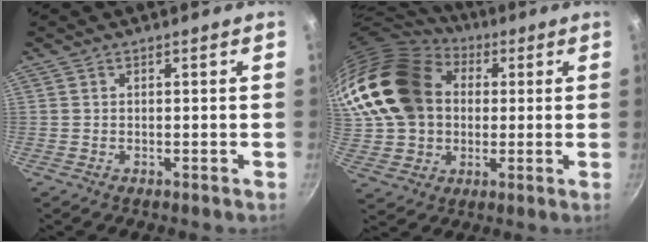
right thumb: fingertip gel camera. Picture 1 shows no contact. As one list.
[{"total": 25.0, "force": [5.3, 19.3, 15.0], "torque": [-0.296, 0.035, 0.101]}]